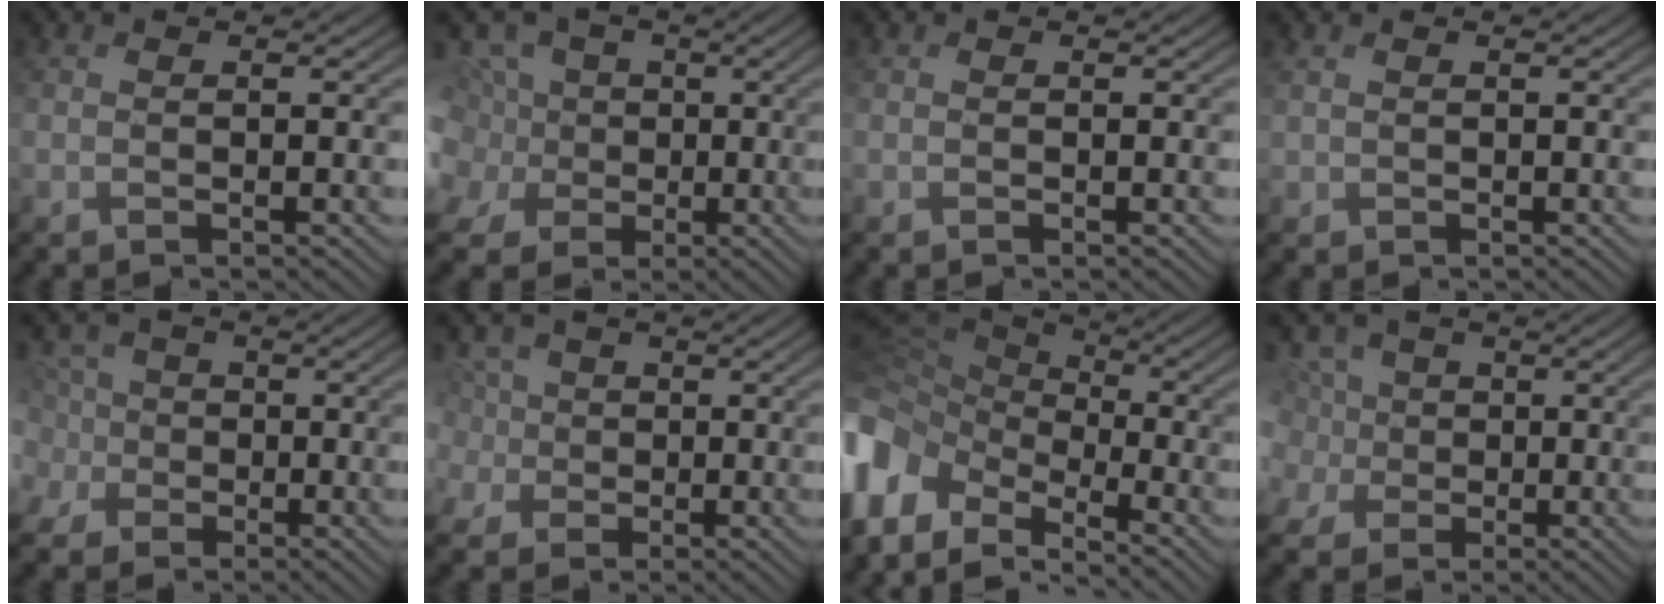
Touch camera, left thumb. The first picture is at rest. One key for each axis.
{"total": 12.2, "fx": -0.6, "fy": 10.5, "fz": 6.2, "tx": -0.193, "ty": 0.015, "tz": -0.042}
{"total": 0.0}
{"total": 0.9, "fx": 0.6, "fy": 0.6, "fz": 0.2, "tx": -0.010, "ty": 0.000, "tz": 0.015}
{"total": 5.9, "fx": 0.6, "fy": 5.4, "fz": 2.4, "tx": -0.068, "ty": 0.008, "tz": -0.011}
{"total": 5.6, "fx": 0.9, "fy": 4.8, "fz": 2.8, "tx": -0.092, "ty": 0.011, "tz": 0.010}
{"total": 12.5, "fx": -6.2, "fy": 7.5, "fz": 7.8, "tx": -0.242, "ty": -0.024, "tz": -0.104}
{"total": 7.3, "fx": 0.5, "fy": 6.4, "fz": 3.6, "tx": -0.112, "ty": 0.014, "tz": -0.014}